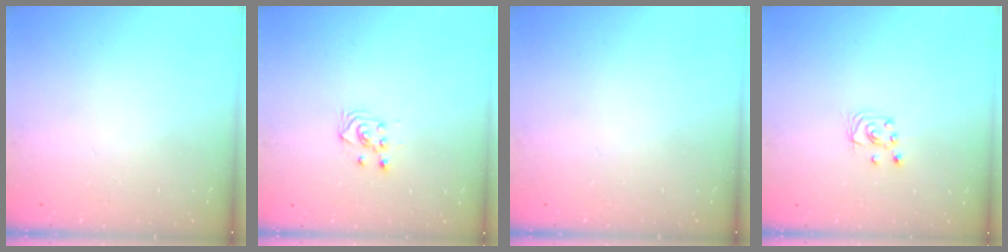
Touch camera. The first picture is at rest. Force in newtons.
{"total": 2.6, "press": 2.6, "slide": 0.3}
{"total": 0.0}
{"total": 3.0, "press": 3.0, "slide": 0.2}